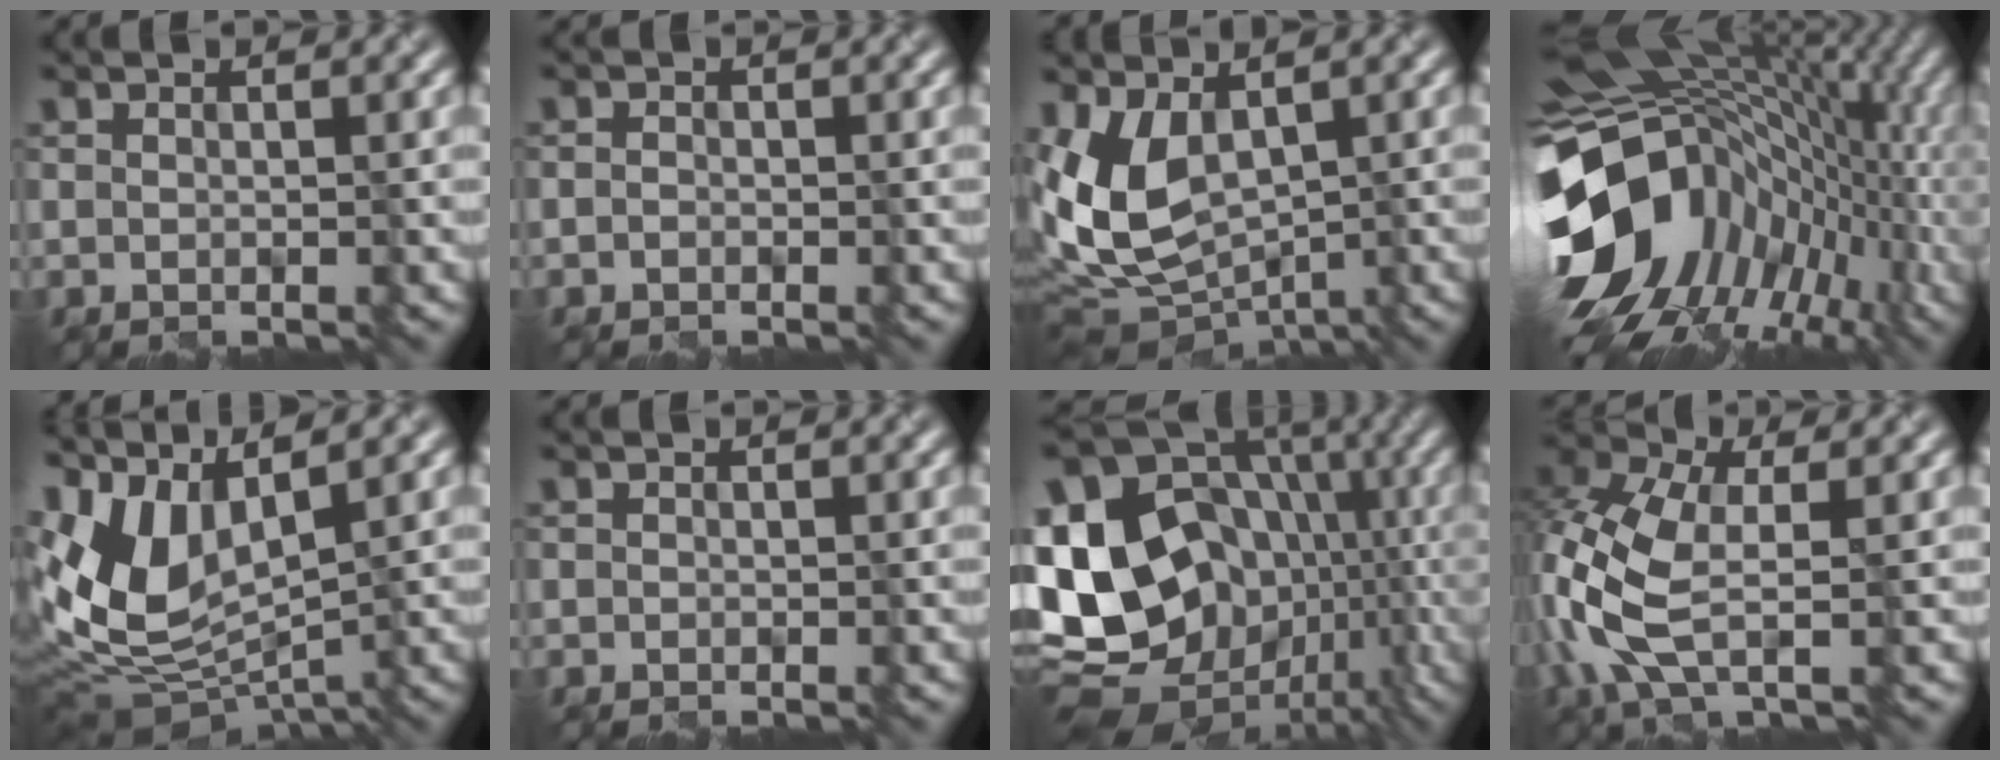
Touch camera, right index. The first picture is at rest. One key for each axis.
{"total": 0.7, "fx": -0.4, "fy": 0.5, "fz": 0.3, "tx": -0.004, "ty": 0.001, "tz": -0.013}
{"total": 7.6, "fx": 0.4, "fy": 4.4, "fz": 6.1, "tx": -0.137, "ty": -0.019, "tz": 0.009}
{"total": 15.8, "fx": -1.9, "fy": 11.7, "fz": 10.6, "tx": -0.199, "ty": 0.011, "tz": -0.030}
{"total": 8.9, "fx": 1.8, "fy": 4.8, "fz": 7.2, "tx": -0.165, "ty": -0.011, "tz": 0.041}
{"total": 0.0}
{"total": 19.4, "fx": -1.4, "fy": 15.3, "fz": 11.8, "tx": -0.182, "ty": -0.010, "tz": -0.002}
{"total": 9.1, "fx": -1.6, "fy": 4.6, "fz": 7.7, "tx": -0.206, "ty": 0.004, "tz": -0.045}